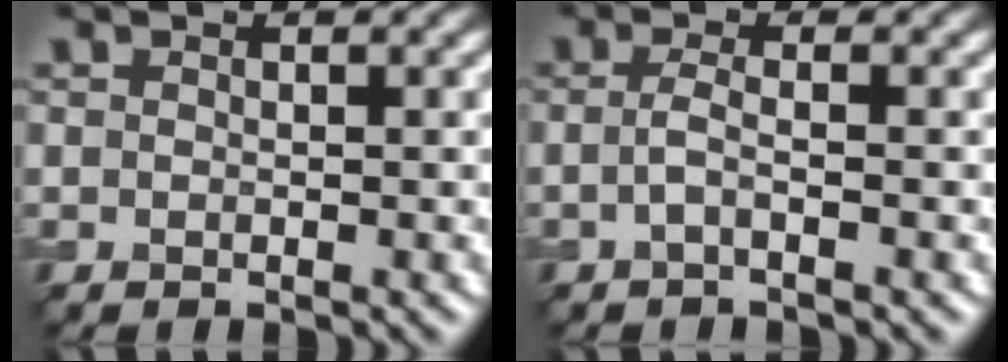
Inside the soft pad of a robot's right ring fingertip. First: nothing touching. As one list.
[{"total": 1.5, "force": [-0.4, 0.3, 1.4], "torque": [-0.031, -0.002, -0.013]}]